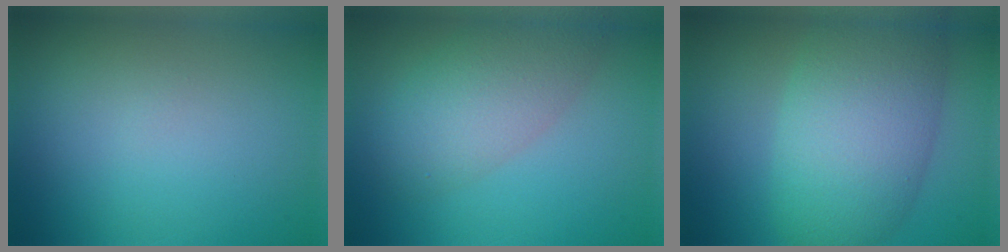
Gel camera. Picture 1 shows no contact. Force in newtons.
{"total": 5.3, "press": 5.3, "slide": 0.5}
{"total": 9.4, "press": 9.4, "slide": 0.6}